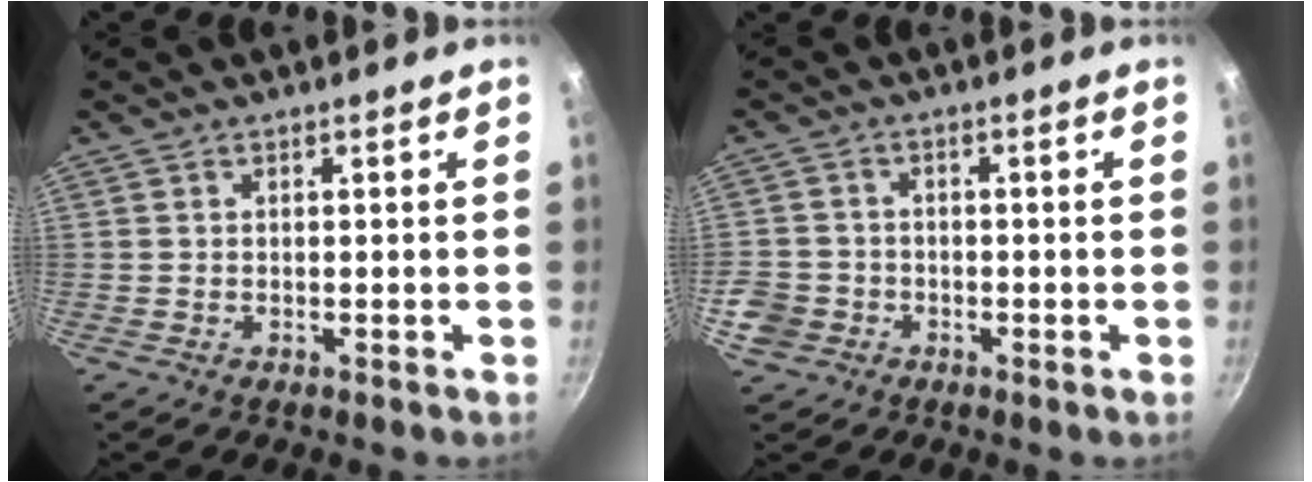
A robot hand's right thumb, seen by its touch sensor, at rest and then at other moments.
{"total": 6.9, "force": [-2.6, 6.0, 2.3], "torque": [-0.049, 0.030, -0.047]}